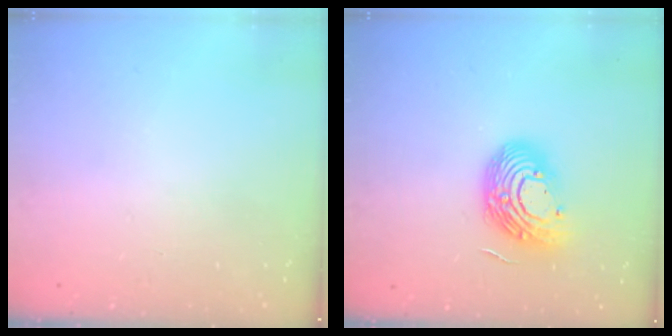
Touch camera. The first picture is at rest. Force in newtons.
{"total": 14.0, "press": 13.9, "slide": 1.1}